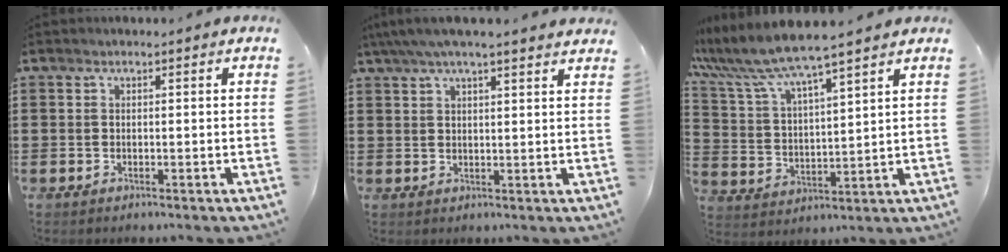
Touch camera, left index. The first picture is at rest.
{"total": 4.3, "force": [3.6, 0.3, 2.4], "torque": [-0.058, -0.001, 0.063]}
{"total": 7.5, "force": [6.6, -0.1, 3.6], "torque": [-0.097, -0.035, 0.111]}